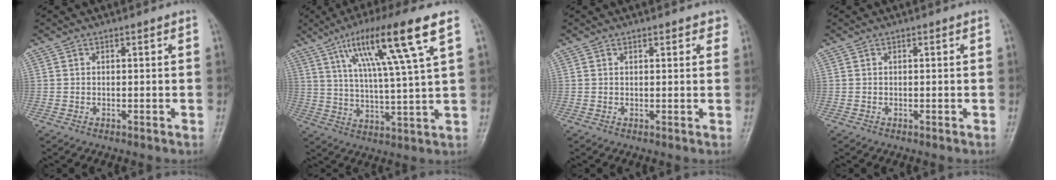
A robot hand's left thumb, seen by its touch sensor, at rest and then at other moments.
{"total": 15.7, "force": [7.5, 0.9, 13.8], "torque": [-0.244, -0.013, 0.130]}
{"total": 2.0, "force": [1.5, 0.9, 1.0], "torque": [0.006, -0.004, 0.013]}
{"total": 0.0}